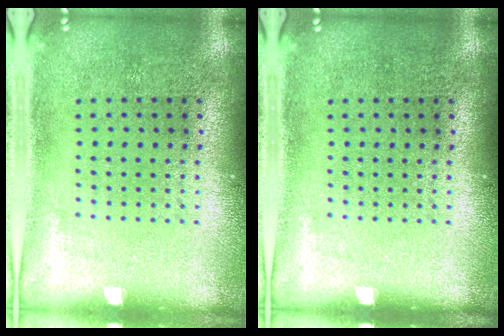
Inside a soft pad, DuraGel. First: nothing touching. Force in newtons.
{"total": 0.0}